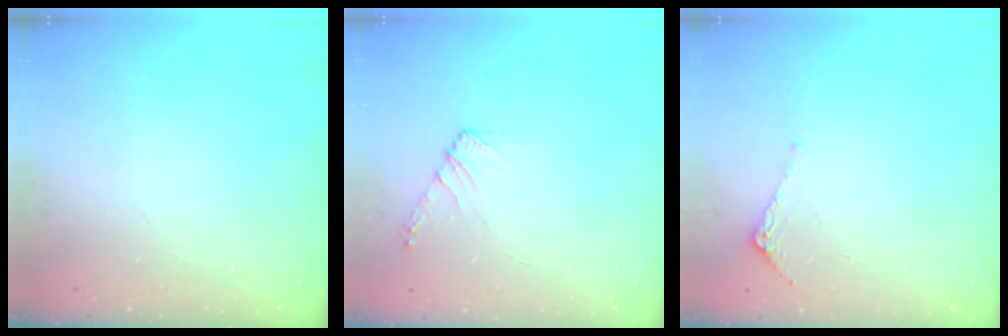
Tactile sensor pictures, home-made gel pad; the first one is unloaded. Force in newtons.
{"total": 5.5, "press": 5.4, "slide": 0.8}
{"total": 6.5, "press": 6.4, "slide": 0.6}